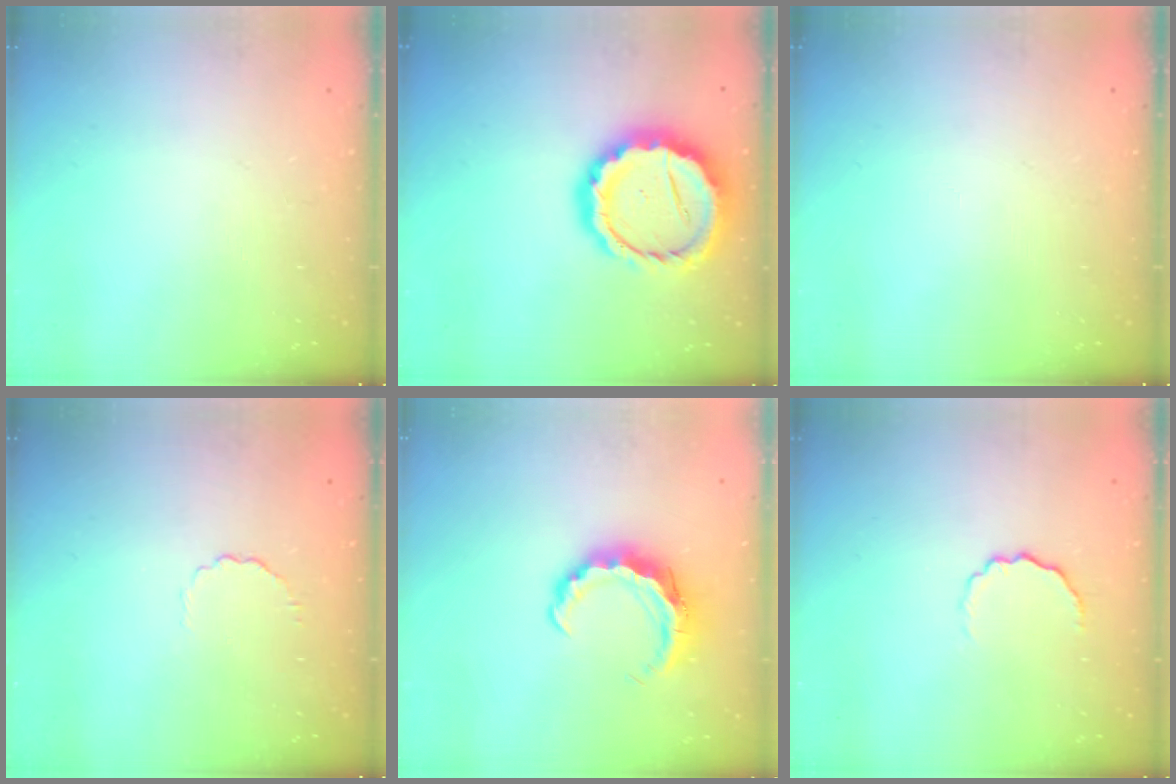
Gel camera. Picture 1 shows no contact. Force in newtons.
{"total": 17.2, "press": 16.9, "slide": 3.3}
{"total": 0.0}
{"total": 3.2, "press": 3.0, "slide": 1.2}
{"total": 8.5, "press": 8.5, "slide": 0.8}
{"total": 4.9, "press": 4.8, "slide": 1.0}